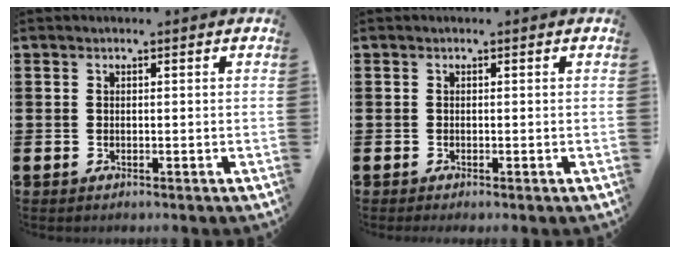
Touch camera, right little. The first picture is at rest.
{"total": 0.0}